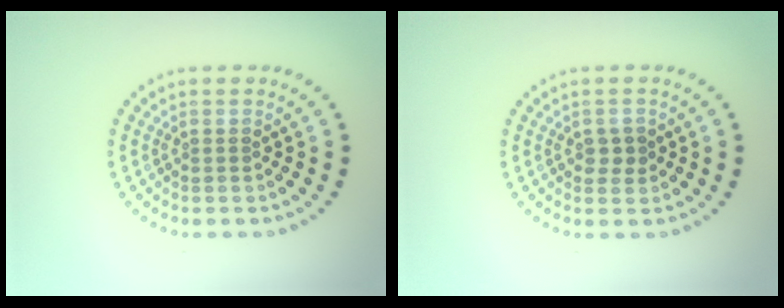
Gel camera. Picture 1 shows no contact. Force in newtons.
{"total": 1.5, "press": 1.4, "slide": 0.2}